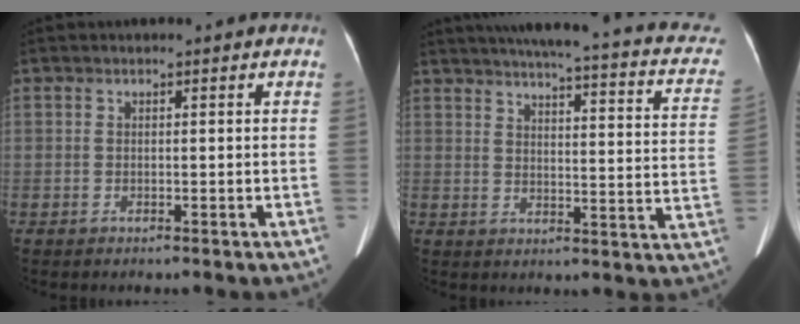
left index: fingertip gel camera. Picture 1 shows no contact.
{"total": 24.0, "force": [19.5, 3.9, 13.5], "torque": [-0.183, -0.009, 0.215]}